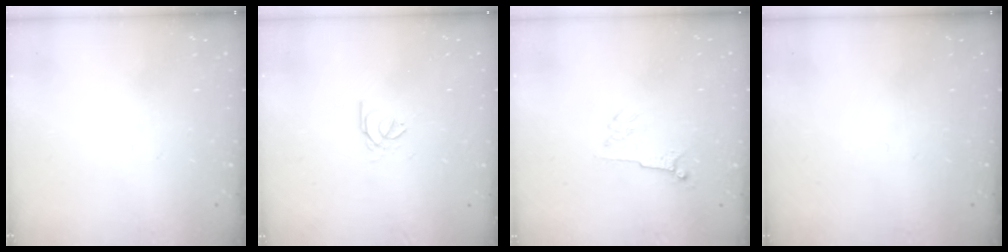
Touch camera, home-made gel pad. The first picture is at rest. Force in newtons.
{"total": 0.7, "press": 0.6, "slide": 0.4}
{"total": 4.5, "press": 4.4, "slide": 1.0}
{"total": 0.0}